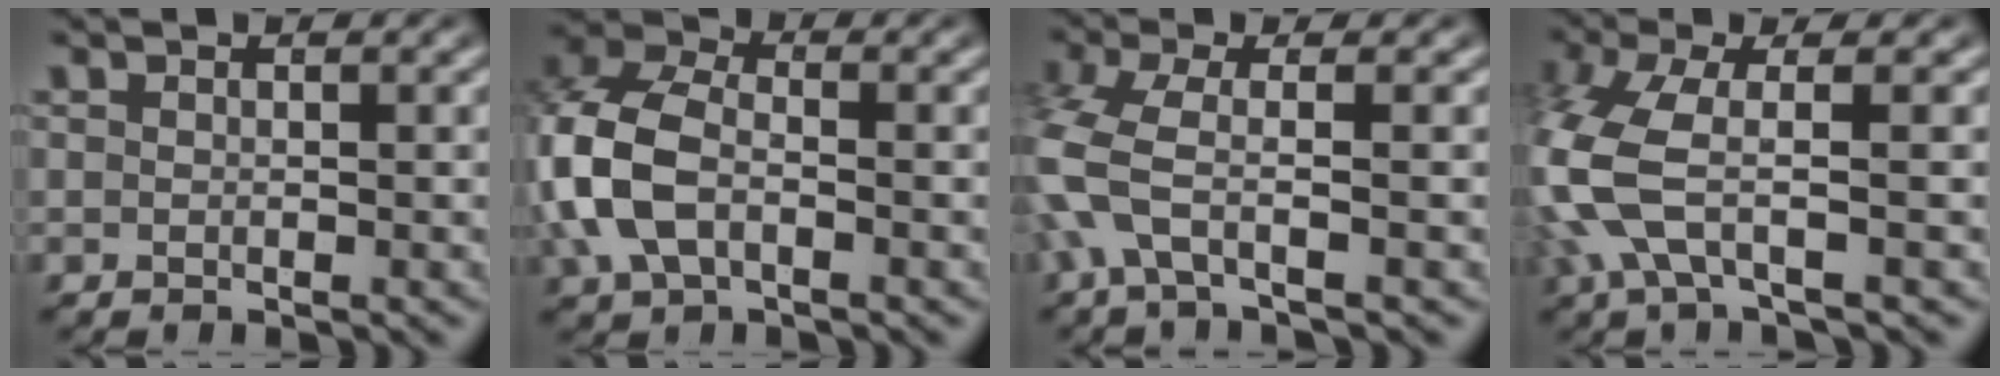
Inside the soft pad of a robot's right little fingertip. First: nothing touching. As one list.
[{"total": 8.1, "force": [-0.2, 6.5, 5.0], "torque": [-0.144, -0.016, -0.002]}, {"total": 4.9, "force": [-0.9, 2.9, 3.8], "torque": [-0.125, -0.021, -0.012]}, {"total": 6.4, "force": [-0.6, 3.7, 5.3], "torque": [-0.155, -0.021, -0.003]}]